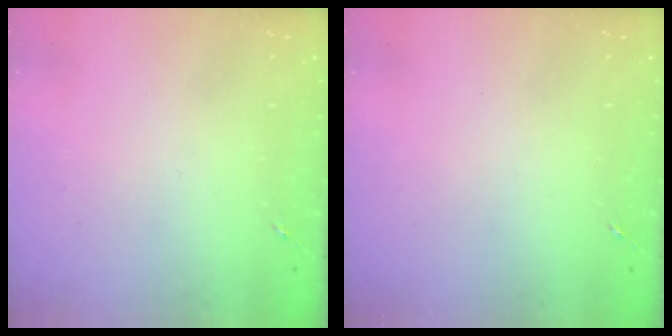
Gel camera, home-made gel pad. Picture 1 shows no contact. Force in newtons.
{"total": 0.0}